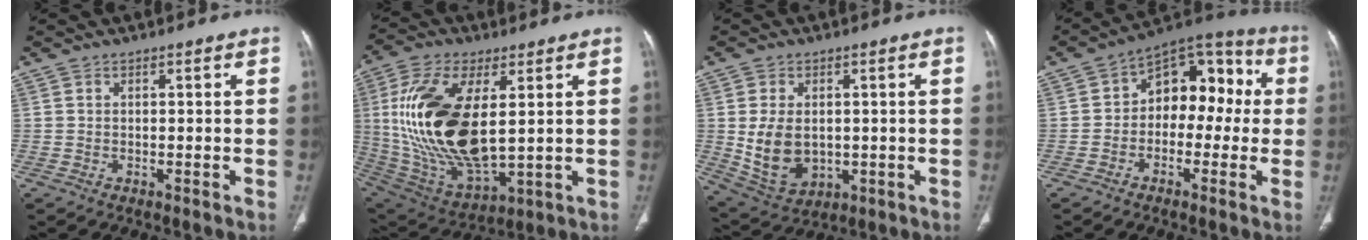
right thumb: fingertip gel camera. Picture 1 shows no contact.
{"total": 23.8, "force": [3.2, 11.2, 20.8], "torque": [-0.421, -0.023, 0.073]}
{"total": 10.1, "force": [0.0, 7.0, 7.3], "torque": [-0.122, -0.007, 0.022]}
{"total": 13.5, "force": [0.3, 9.0, 10.0], "torque": [-0.082, 0.051, -0.015]}